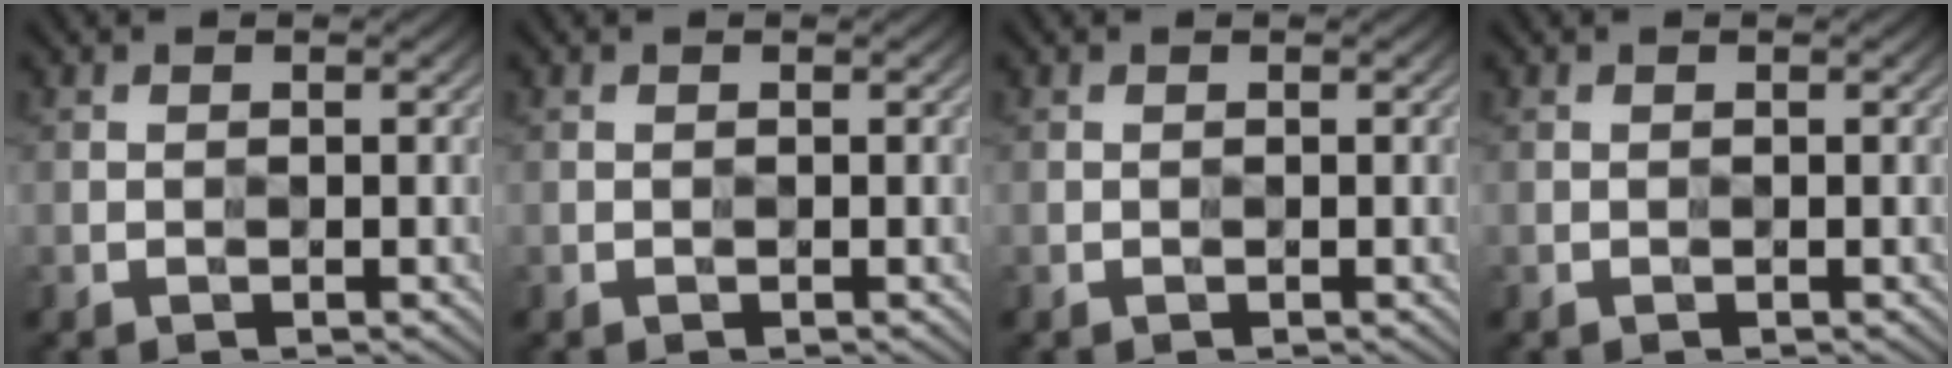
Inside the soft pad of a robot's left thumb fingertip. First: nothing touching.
{"total": 0.0}
{"total": 0.0}
{"total": 0.0}